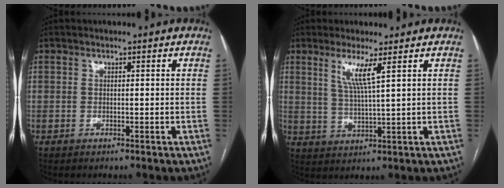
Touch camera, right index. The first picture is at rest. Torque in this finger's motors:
{"motor_torque": [0.75, 0.54, 0.30, 0.11]}